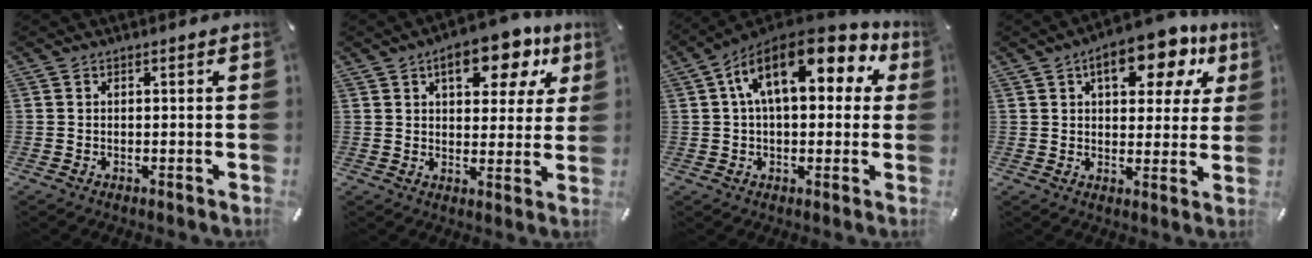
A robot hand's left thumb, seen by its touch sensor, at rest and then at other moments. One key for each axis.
{"total": 13.7, "fx": 7.5, "fy": 7.0, "fz": 9.1, "tx": -0.109, "ty": -0.032, "tz": 0.119}
{"total": 17.1, "fx": 7.1, "fy": 8.4, "fz": 13.1, "tx": -0.225, "ty": -0.028, "tz": 0.116}
{"total": 14.8, "fx": 7.8, "fy": 7.4, "fz": 10.2, "tx": -0.127, "ty": -0.032, "tz": 0.123}